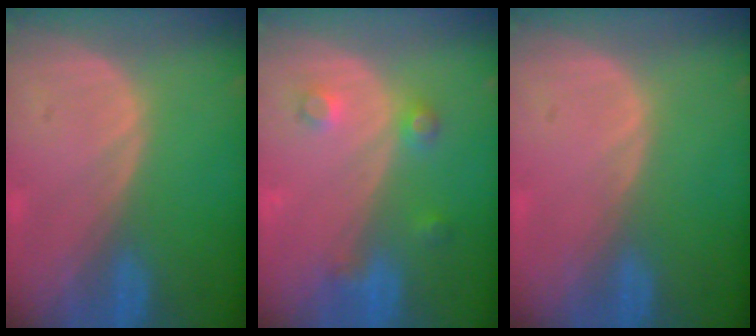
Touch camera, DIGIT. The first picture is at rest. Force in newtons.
{"total": 3.7, "press": 3.4, "slide": 1.5}
{"total": 0.0}